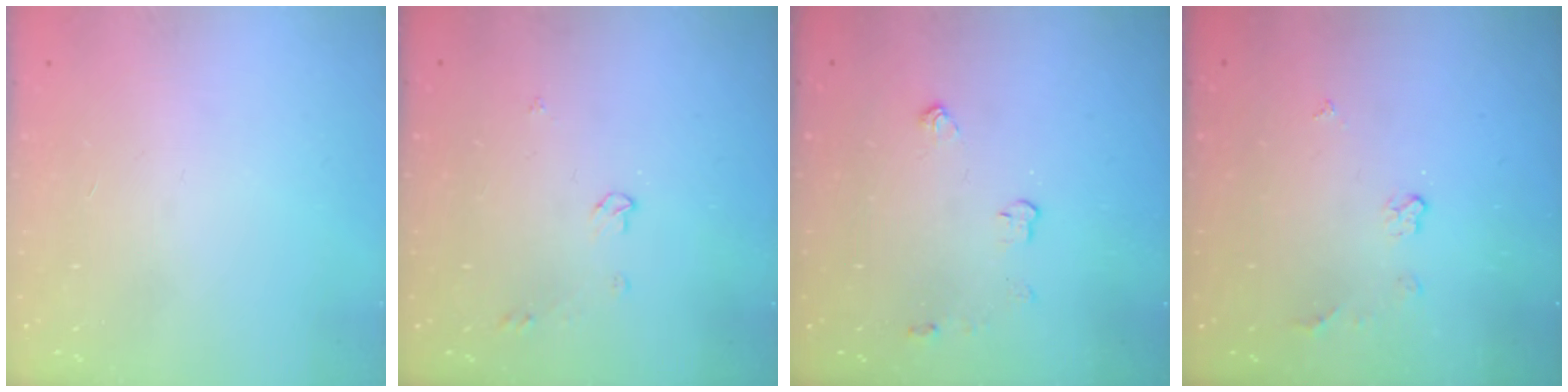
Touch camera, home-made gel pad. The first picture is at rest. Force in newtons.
{"total": 4.4, "press": 4.3, "slide": 0.8}
{"total": 3.6, "press": 3.5, "slide": 0.6}
{"total": 3.8, "press": 3.8, "slide": 0.6}